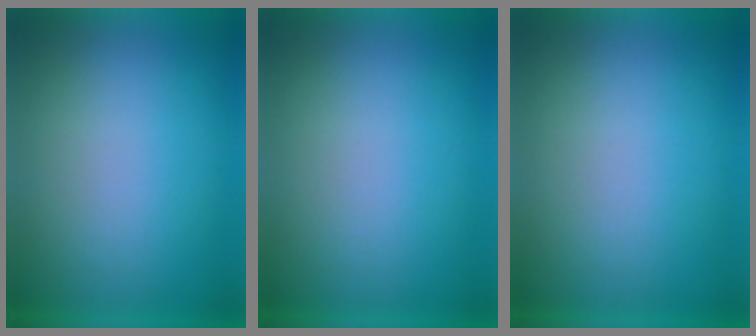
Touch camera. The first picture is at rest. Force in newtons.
{"total": 0.0}
{"total": 0.0}